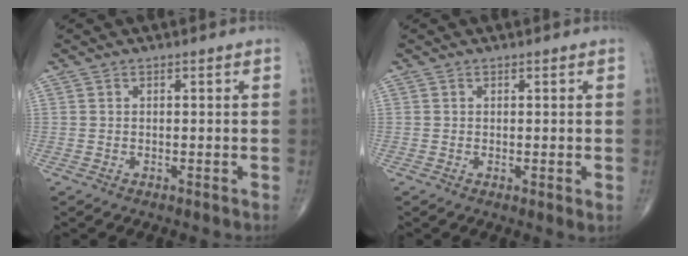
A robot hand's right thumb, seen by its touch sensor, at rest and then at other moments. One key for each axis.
{"total": 1.4, "fx": 0.0, "fy": 0.3, "fz": 1.4, "tx": -0.023, "ty": -0.006, "tz": -0.002}